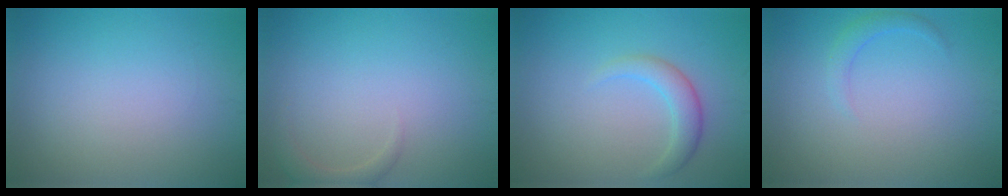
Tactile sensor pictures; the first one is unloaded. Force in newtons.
{"total": 1.5, "press": 1.5, "slide": 0.2}
{"total": 2.4, "press": 2.4, "slide": 0.2}
{"total": 1.3, "press": 1.3, "slide": 0.1}